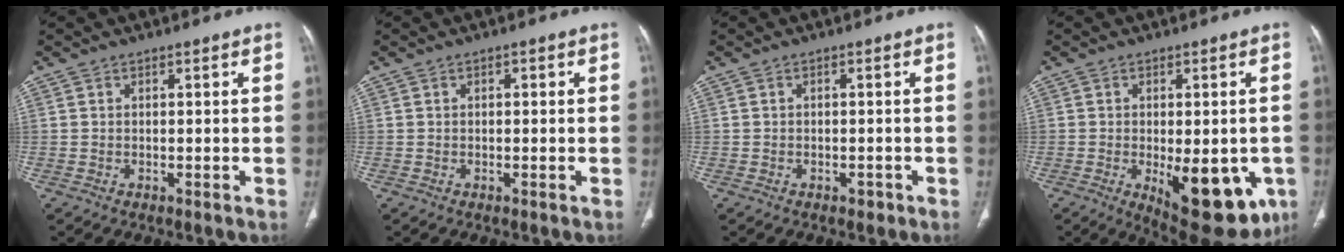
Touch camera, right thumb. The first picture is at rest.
{"total": 0.8, "force": [0.2, 0.4, 0.7], "torque": [-0.012, 0.002, 0.003]}
{"total": 1.2, "force": [-0.7, 0.8, 0.6], "torque": [-0.006, 0.002, -0.008]}
{"total": 16.9, "force": [-5.2, 7.5, 14.2], "torque": [-0.140, -0.009, -0.047]}